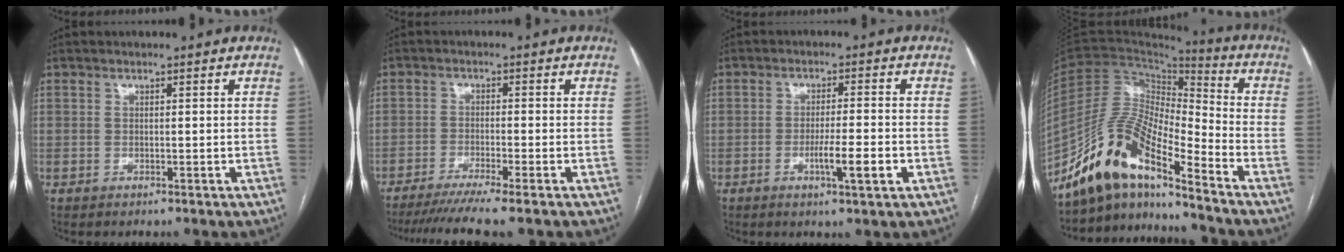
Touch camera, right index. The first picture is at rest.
{"total": 7.9, "force": [-6.4, -1.1, 4.5], "torque": [-0.064, -0.020, -0.104]}
{"total": 5.7, "force": [-2.0, 0.1, 5.3], "torque": [-0.087, -0.007, -0.031]}
{"total": 13.2, "force": [-10.7, 2.1, 7.4], "torque": [-0.156, 0.022, -0.198]}